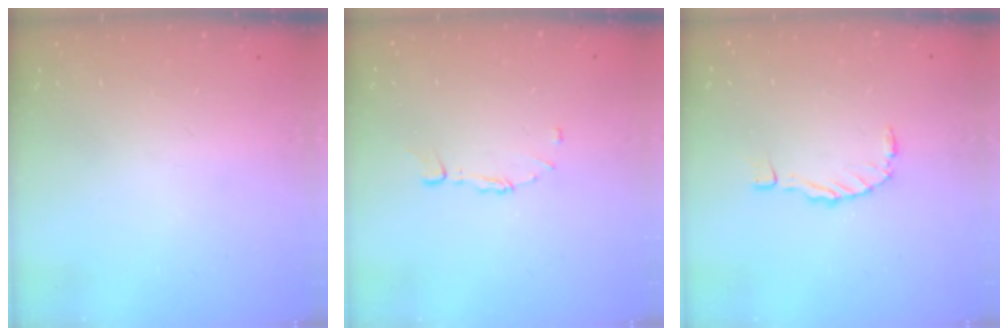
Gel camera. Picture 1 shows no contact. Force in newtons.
{"total": 6.9, "press": 6.9, "slide": 0.5}
{"total": 0.0}